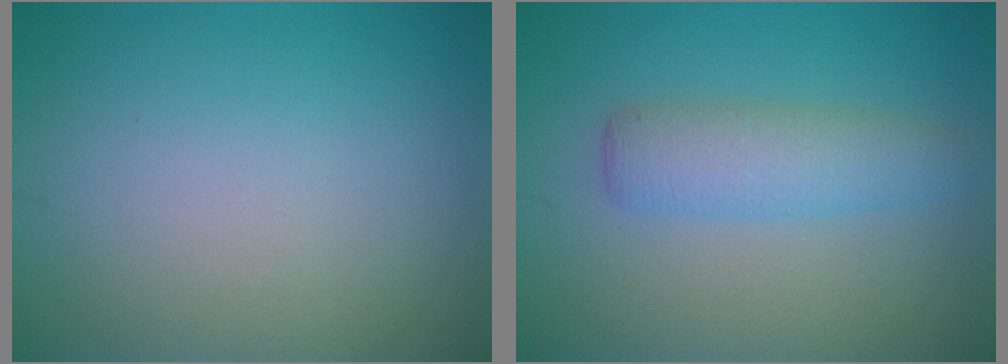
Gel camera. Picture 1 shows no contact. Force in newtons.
{"total": 3.4, "press": 3.4, "slide": 0.1}